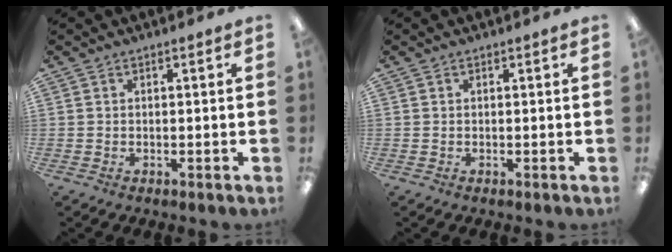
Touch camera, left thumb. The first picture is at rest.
{"total": 0.0}